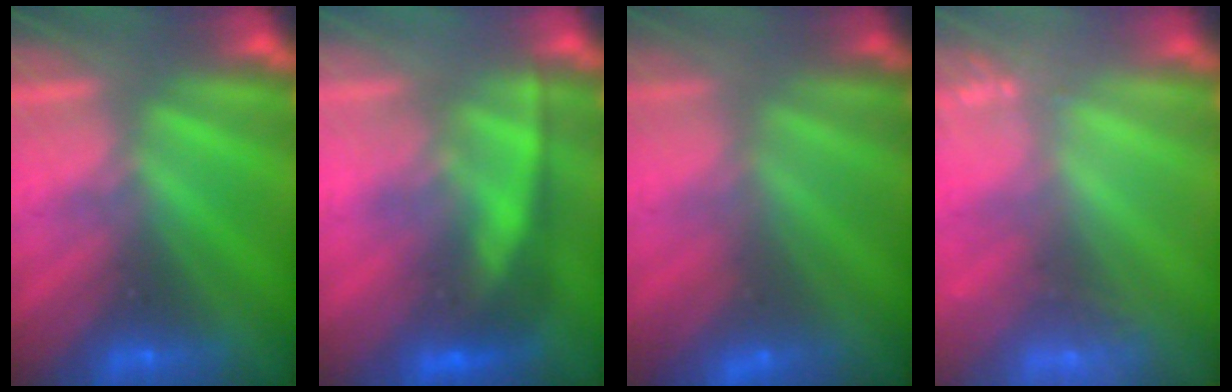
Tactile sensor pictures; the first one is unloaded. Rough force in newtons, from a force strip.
{"total": 2.7}
{"total": 2.7}
{"total": 2.5}